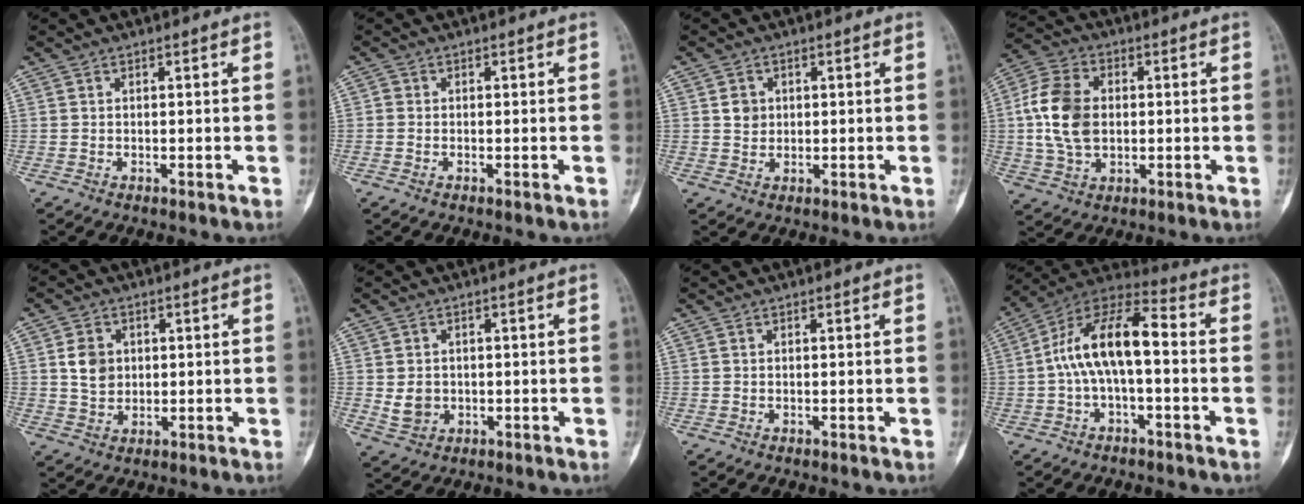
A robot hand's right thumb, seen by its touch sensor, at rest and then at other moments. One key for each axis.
{"total": 0.6, "fx": -0.3, "fy": 0.5, "fz": 0.3, "tx": 0.000, "ty": 0.001, "tz": -0.010}
{"total": 3.0, "fx": 0.7, "fy": 2.6, "fz": 1.2, "tx": -0.003, "ty": -0.001, "tz": 0.012}
{"total": 12.6, "fx": 0.5, "fy": 8.7, "fz": 9.0, "tx": -0.168, "ty": 0.012, "tz": 0.008}
{"total": 5.5, "fx": 1.0, "fy": 4.6, "fz": 2.9, "tx": -0.031, "ty": -0.005, "tz": 0.020}
{"total": 4.2, "fx": -0.2, "fy": 3.6, "fz": 2.1, "tx": -0.020, "ty": 0.001, "tz": 0.006}
{"total": 0.0}
{"total": 13.5, "fx": -0.6, "fy": 5.9, "fz": 12.1, "tx": -0.222, "ty": 0.055, "tz": -0.022}